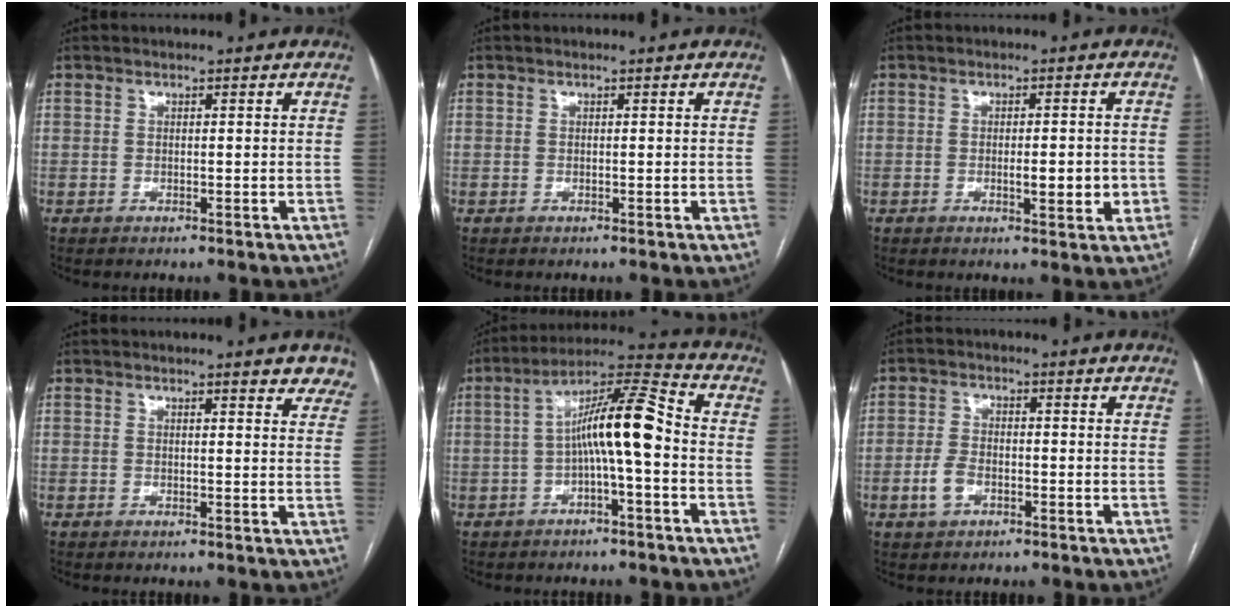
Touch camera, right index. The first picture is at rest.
{"total": 0.0}
{"total": 4.3, "force": [-1.0, 1.1, 4.1], "torque": [-0.060, -0.002, -0.009]}
{"total": 5.0, "force": [4.2, 1.1, 2.4], "torque": [-0.013, -0.011, 0.029]}
{"total": 10.6, "force": [-1.2, 1.0, 10.5], "torque": [-0.182, 0.033, -0.024]}
{"total": 3.9, "force": [-1.7, 2.3, 2.6], "torque": [-0.058, 0.005, -0.030]}